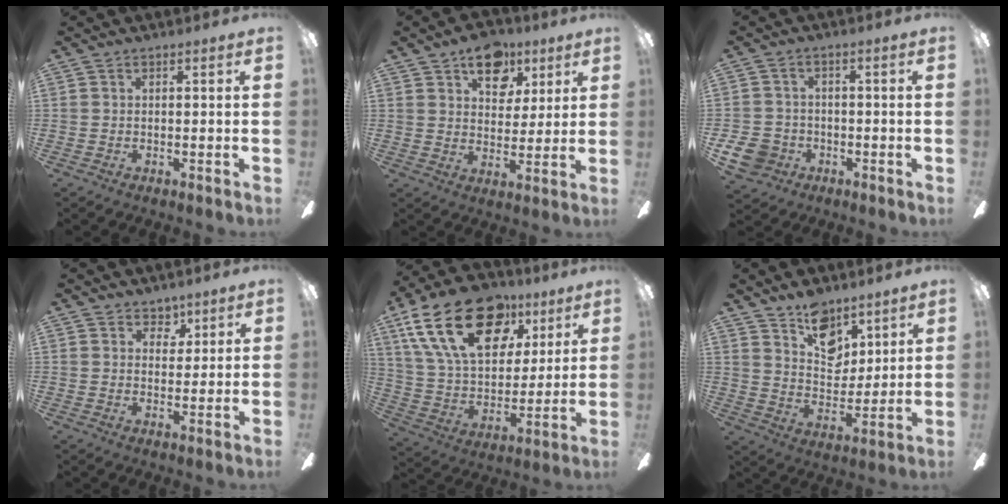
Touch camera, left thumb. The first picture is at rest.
{"total": 11.1, "force": [6.5, 7.5, 5.0], "torque": [-0.058, -0.024, 0.114]}
{"total": 7.3, "force": [-3.1, 6.1, 2.6], "torque": [-0.066, 0.023, -0.061]}
{"total": 4.4, "force": [3.1, 3.1, 0.8], "torque": [-0.004, -0.014, 0.053]}
{"total": 26.1, "force": [12.9, 15.4, 16.7], "torque": [-0.292, -0.055, 0.230]}
{"total": 12.2, "force": [8.4, 7.7, 4.4], "torque": [-0.056, -0.051, 0.157]}